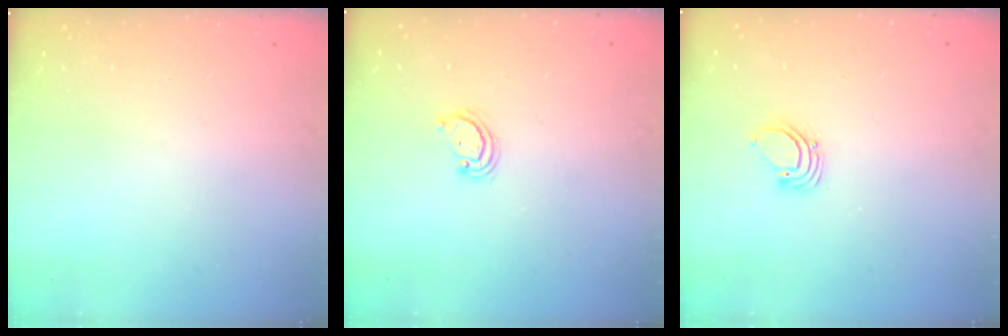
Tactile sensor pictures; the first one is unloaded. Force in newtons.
{"total": 2.5, "press": 2.4, "slide": 0.2}
{"total": 2.7, "press": 2.7, "slide": 0.1}